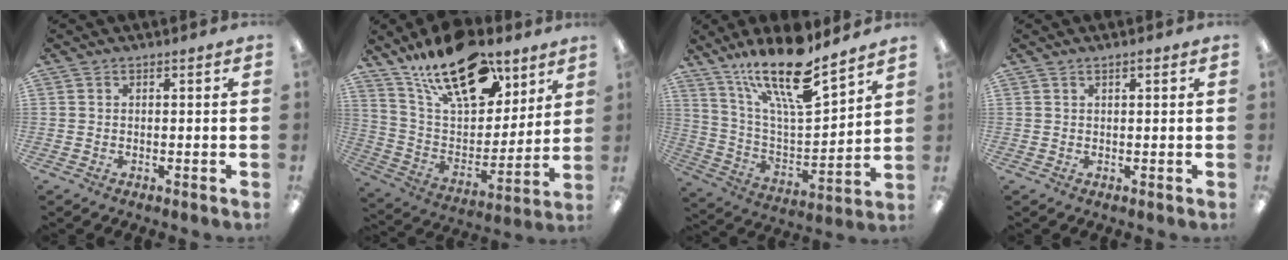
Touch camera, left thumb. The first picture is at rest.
{"total": 22.6, "force": [15.0, 10.9, 12.9], "torque": [-0.220, -0.080, 0.267]}
{"total": 19.9, "force": [14.7, 5.5, 12.3], "torque": [-0.220, -0.091, 0.249]}
{"total": 1.1, "force": [0.8, 0.3, 0.8], "torque": [-0.016, 0.002, 0.013]}